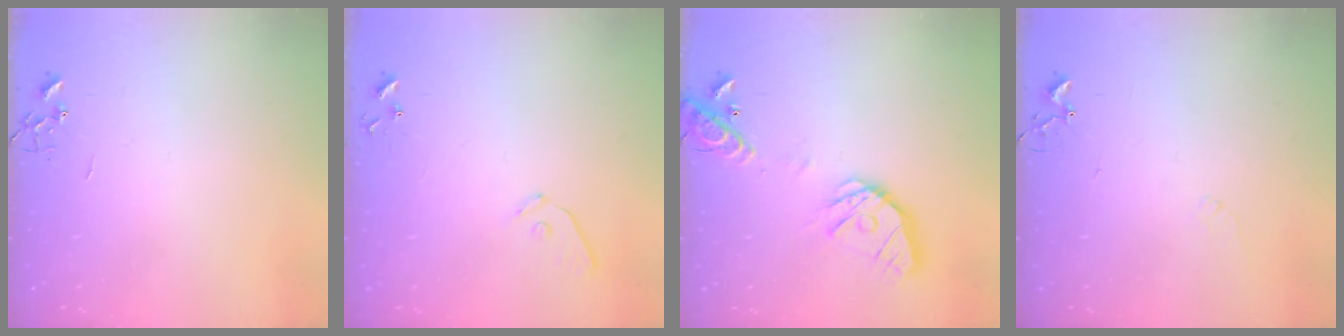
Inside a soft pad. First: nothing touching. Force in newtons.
{"total": 7.4, "press": 7.4, "slide": 0.6}
{"total": 17.6, "press": 17.3, "slide": 2.8}
{"total": 5.5, "press": 5.5, "slide": 0.8}